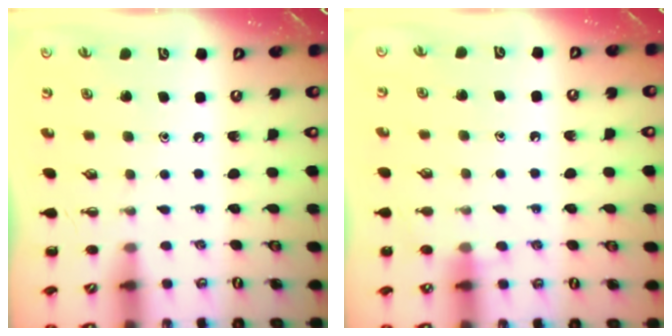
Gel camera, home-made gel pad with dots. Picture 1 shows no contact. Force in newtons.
{"total": 7.5, "press": 7.1, "slide": 2.2}